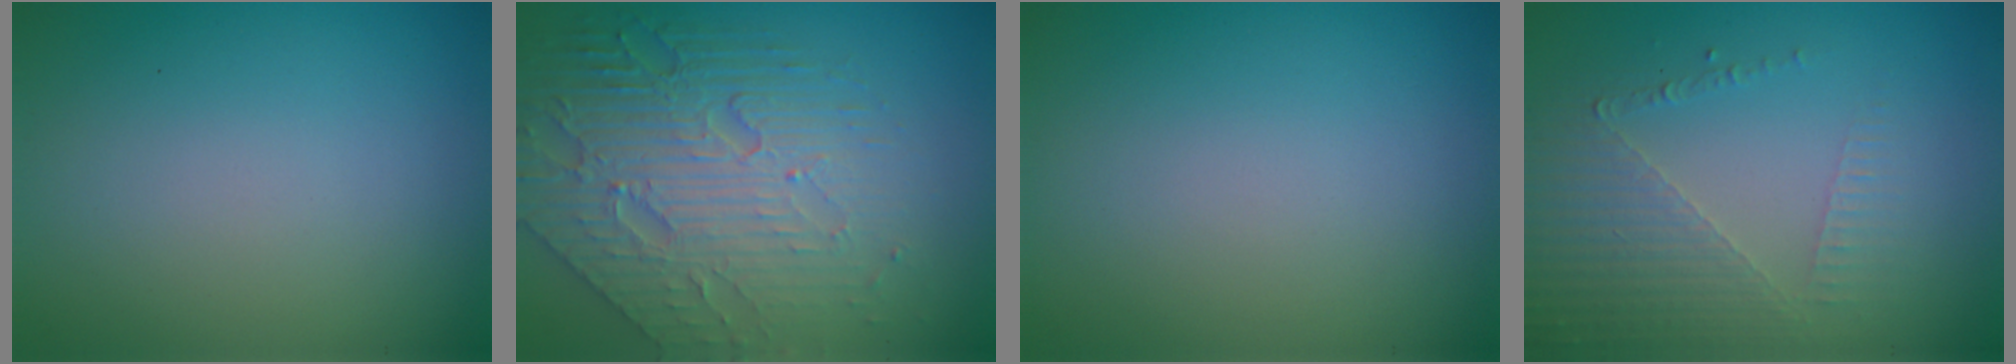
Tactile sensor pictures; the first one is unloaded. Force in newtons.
{"total": 7.9, "press": 5.7, "slide": 5.5}
{"total": 0.0}
{"total": 5.1, "press": 3.1, "slide": 4.0}